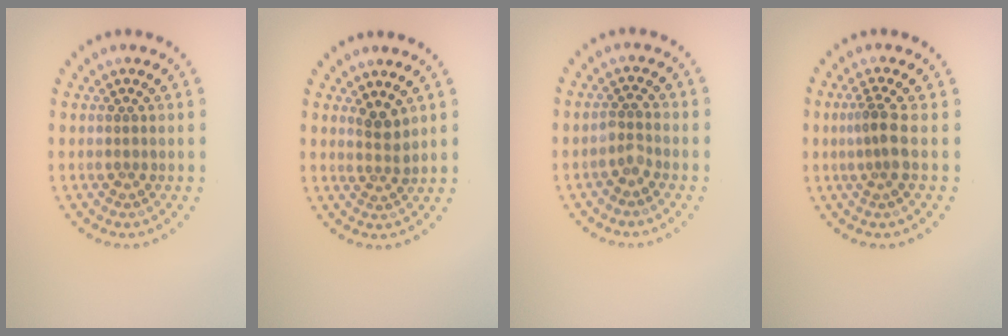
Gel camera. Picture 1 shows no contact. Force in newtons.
{"total": 1.9, "press": 1.5, "slide": 1.1}
{"total": 1.4, "press": 1.1, "slide": 0.8}
{"total": 2.4, "press": 1.8, "slide": 1.5}